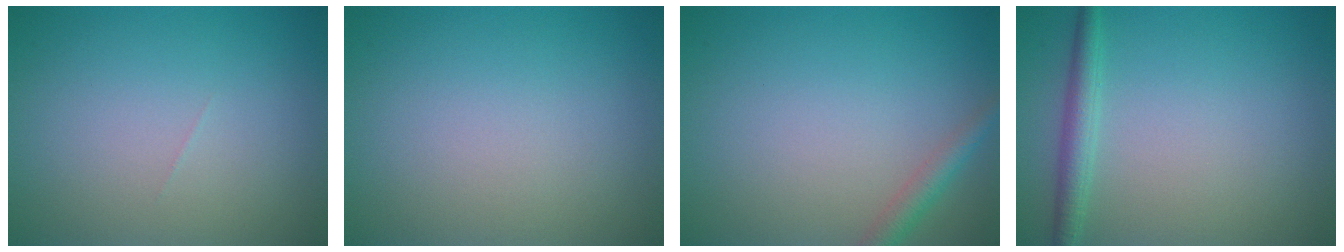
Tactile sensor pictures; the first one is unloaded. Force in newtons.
{"total": 0.0}
{"total": 1.9, "press": 1.9, "slide": 0.0}
{"total": 2.2, "press": 2.2, "slide": 0.1}